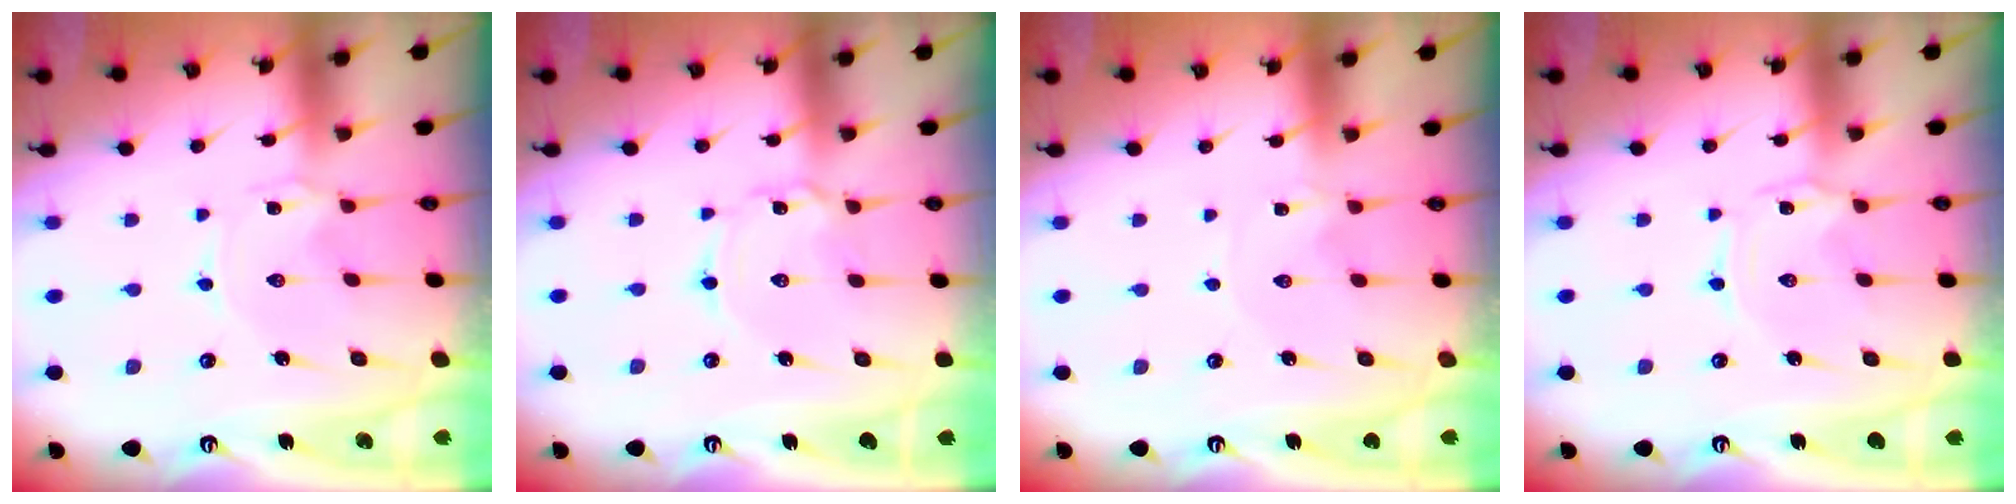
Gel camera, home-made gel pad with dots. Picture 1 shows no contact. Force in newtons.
{"total": 2.0, "press": 2.0, "slide": 0.2}
{"total": 0.0}
{"total": 1.0, "press": 1.0, "slide": 0.1}